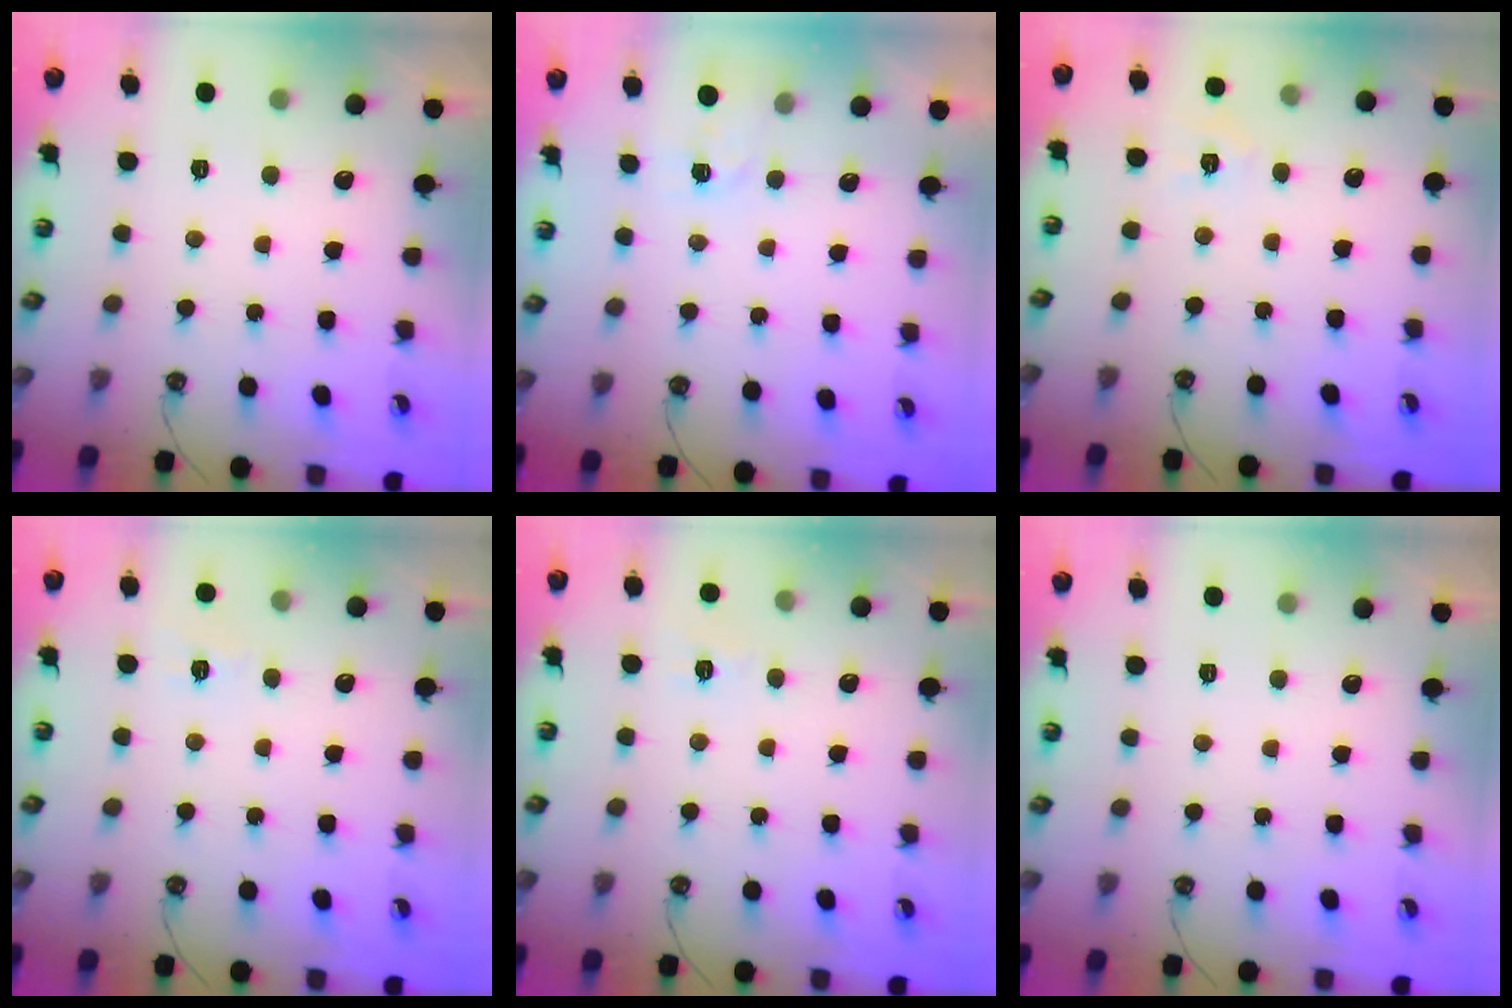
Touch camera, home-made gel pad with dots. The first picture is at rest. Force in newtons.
{"total": 2.7, "press": 2.6, "slide": 0.4}
{"total": 6.8, "press": 6.8, "slide": 0.7}
{"total": 7.1, "press": 7.1, "slide": 0.7}
{"total": 7.1, "press": 7.1, "slide": 0.7}
{"total": 0.0}